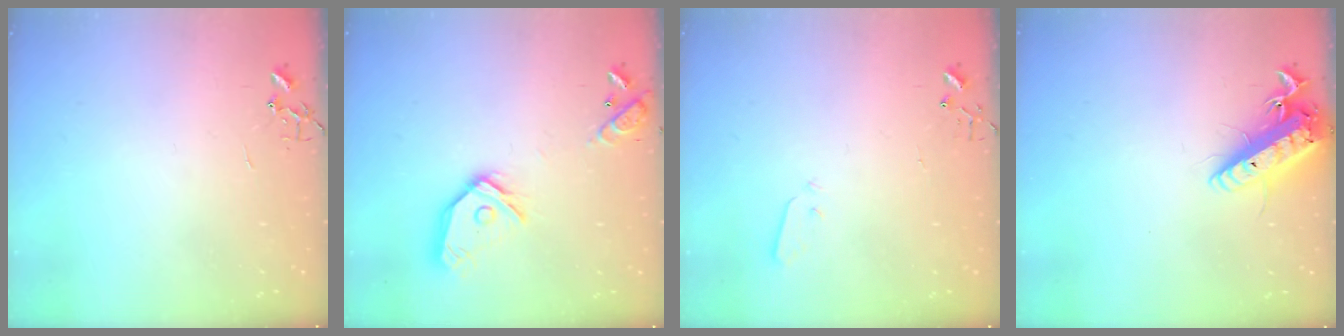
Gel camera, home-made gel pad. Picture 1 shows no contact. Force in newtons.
{"total": 15.7, "press": 15.5, "slide": 2.4}
{"total": 2.2, "press": 2.2, "slide": 0.4}
{"total": 16.3, "press": 16.0, "slide": 3.0}